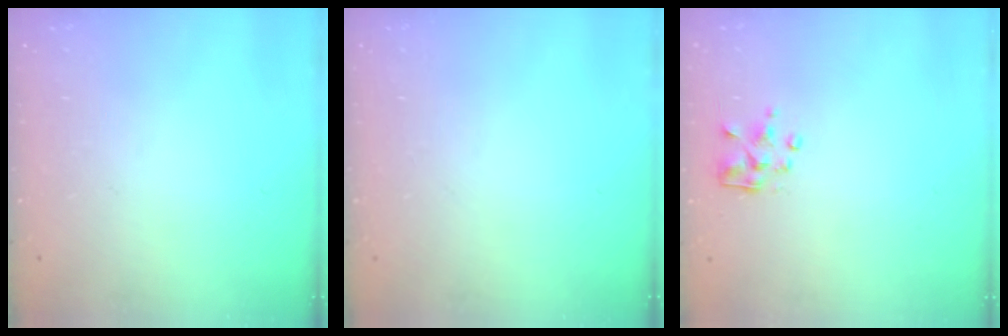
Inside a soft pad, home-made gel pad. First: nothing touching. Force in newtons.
{"total": 0.0}
{"total": 2.4, "press": 2.4, "slide": 0.2}